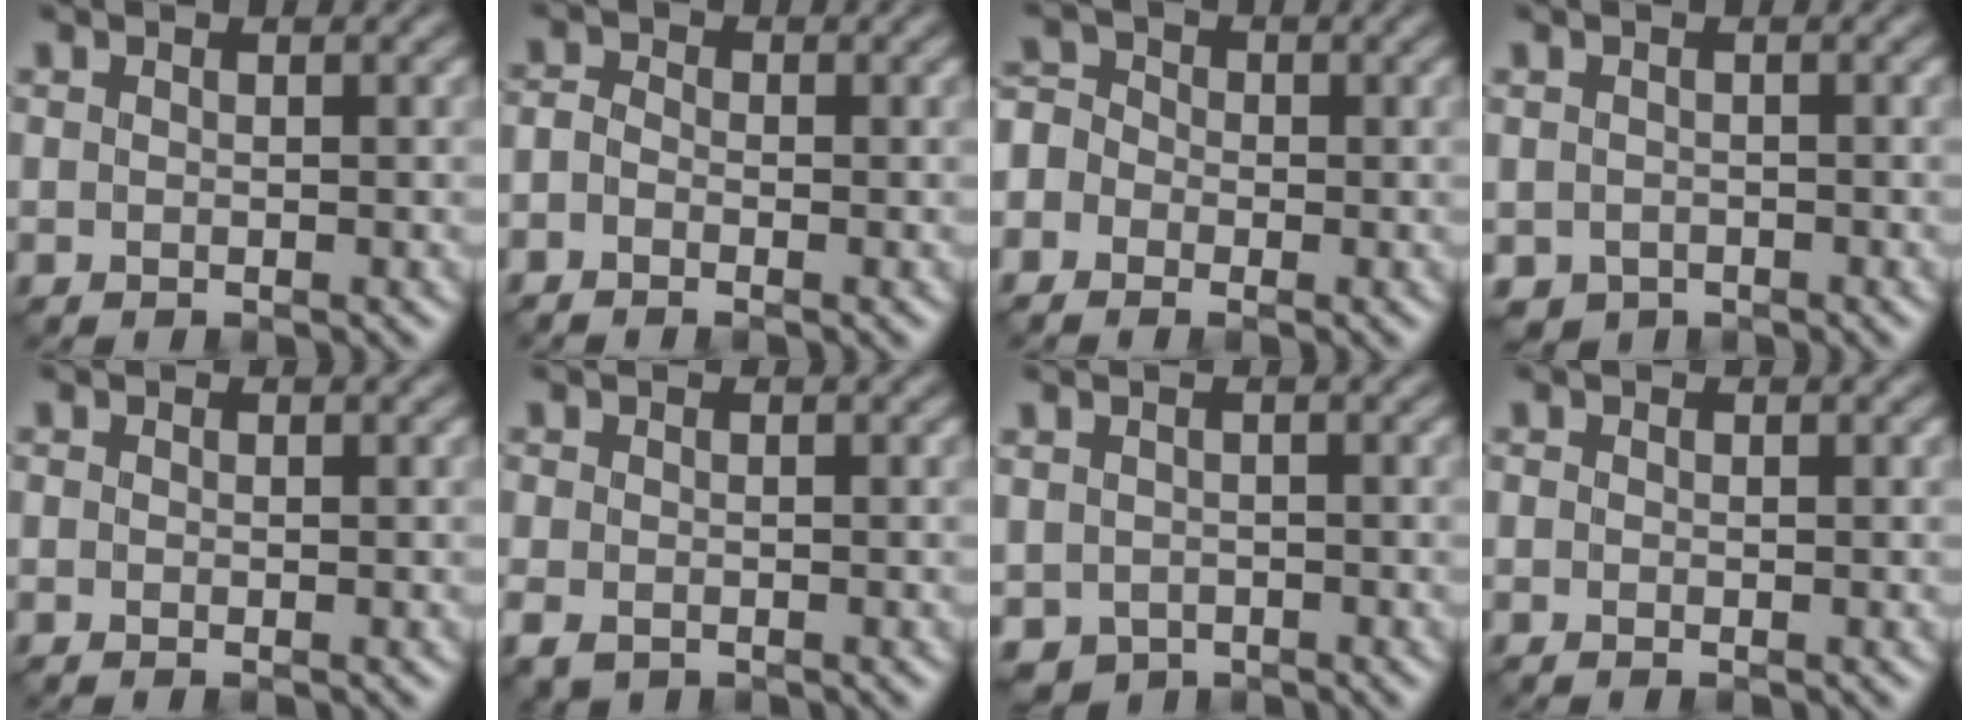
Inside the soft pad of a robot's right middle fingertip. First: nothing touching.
{"total": 1.3, "force": [-0.8, 0.8, 0.6], "torque": [-0.013, 0.003, -0.023]}
{"total": 4.0, "force": [-1.6, 3.5, 1.1], "torque": [-0.009, 0.014, -0.055]}
{"total": 1.6, "force": [-0.9, 1.2, 0.4], "torque": [-0.010, -0.007, -0.020]}
{"total": 0.0}
{"total": 1.5, "force": [-0.7, 1.1, 0.7], "torque": [-0.018, -0.008, -0.018]}
{"total": 2.6, "force": [-1.2, 2.0, 1.1], "torque": [-0.028, -0.007, -0.026]}
{"total": 0.0}